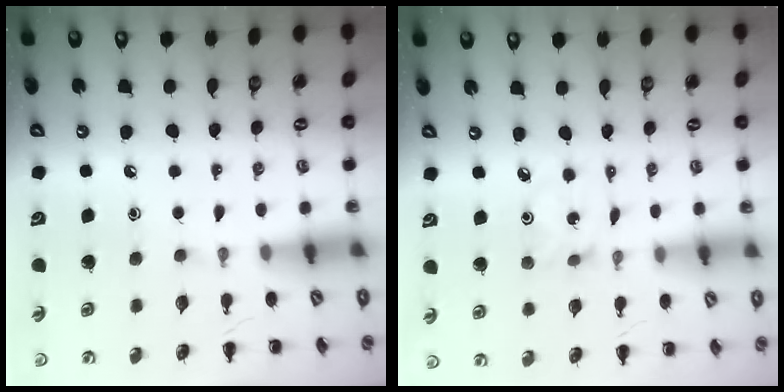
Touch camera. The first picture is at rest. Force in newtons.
{"total": 1.5, "press": 1.4, "slide": 0.5}